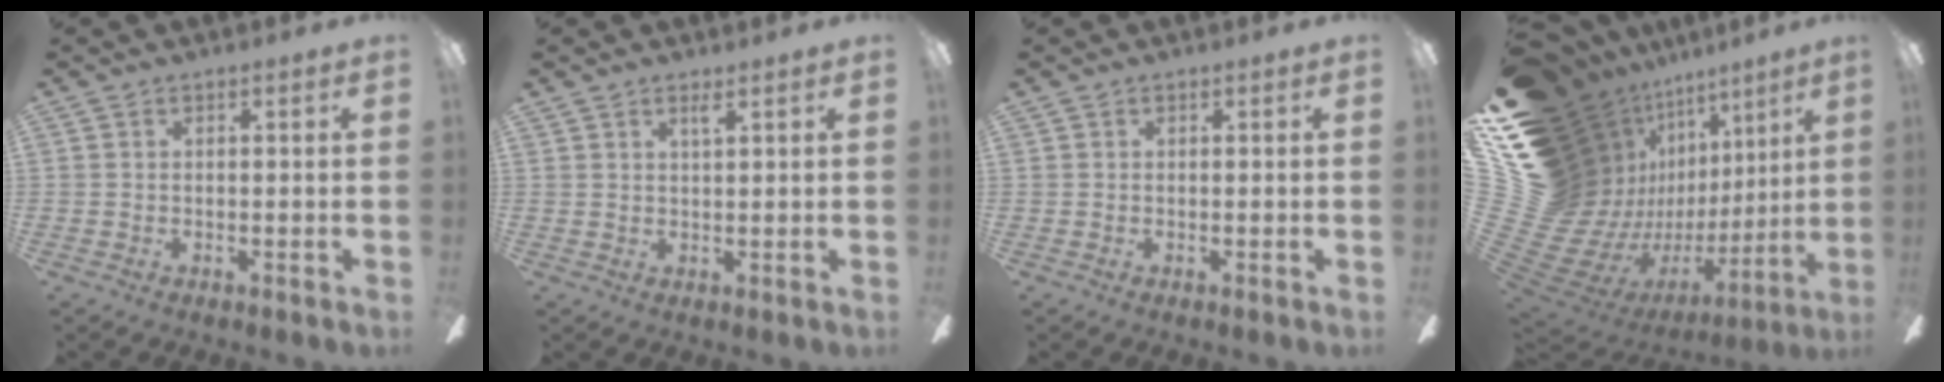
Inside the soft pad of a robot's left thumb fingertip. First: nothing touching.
{"total": 1.8, "force": [1.6, 0.0, 0.8], "torque": [-0.012, -0.006, 0.027]}
{"total": 0.0}
{"total": 21.7, "force": [5.7, 16.7, 12.7], "torque": [-0.219, -0.120, 0.195]}